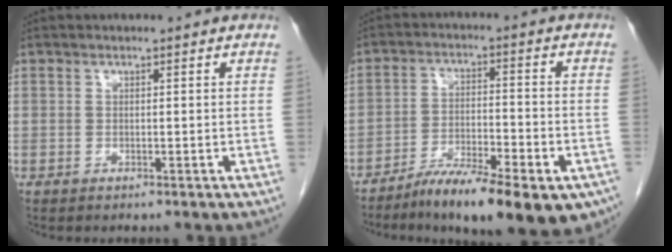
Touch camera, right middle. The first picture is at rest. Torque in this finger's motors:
{"motor_torque": [0.41, -0.37, 0.16, 0.06]}